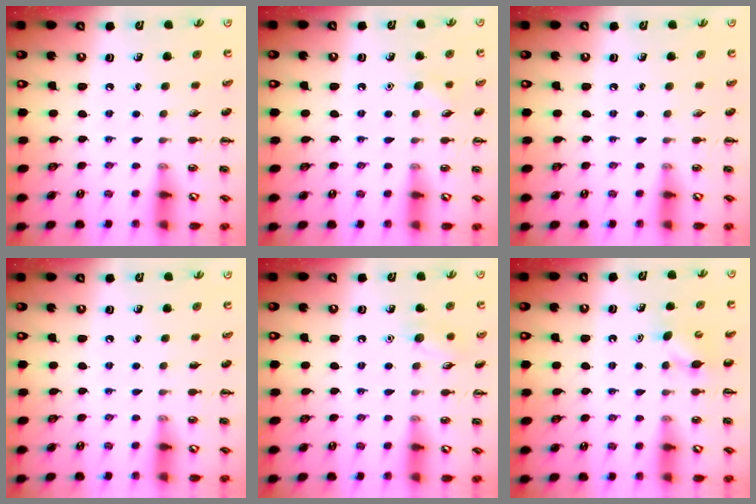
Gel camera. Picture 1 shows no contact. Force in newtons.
{"total": 6.3, "press": 6.0, "slide": 1.9}
{"total": 0.0}
{"total": 0.0}
{"total": 7.5, "press": 7.2, "slide": 2.1}
{"total": 4.1, "press": 3.9, "slide": 1.0}